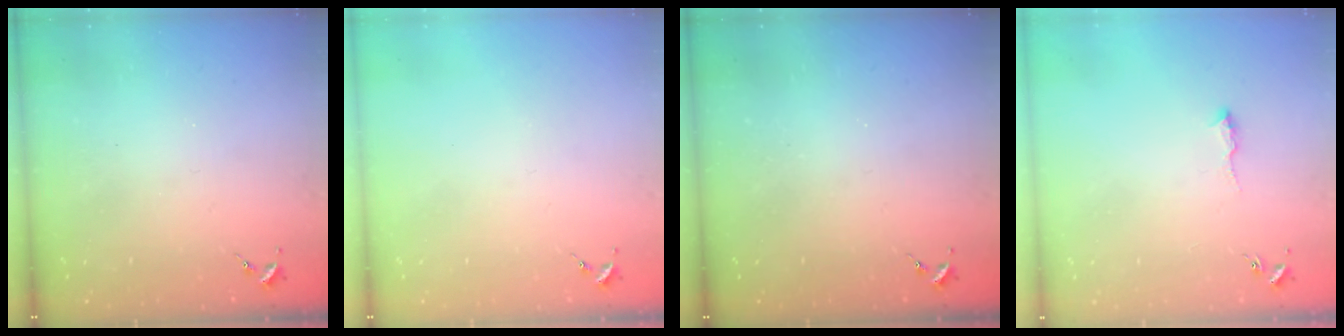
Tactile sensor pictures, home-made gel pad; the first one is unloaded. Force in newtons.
{"total": 0.0}
{"total": 0.0}
{"total": 5.8, "press": 5.8, "slide": 0.5}